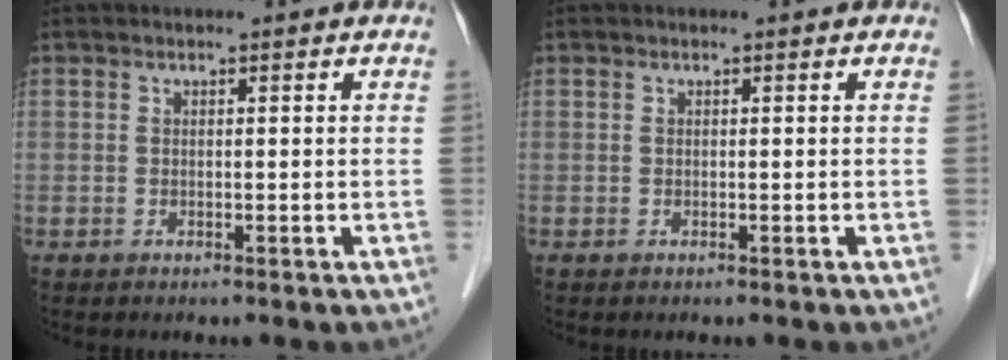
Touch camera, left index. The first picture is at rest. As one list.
[{"total": 0.0}]